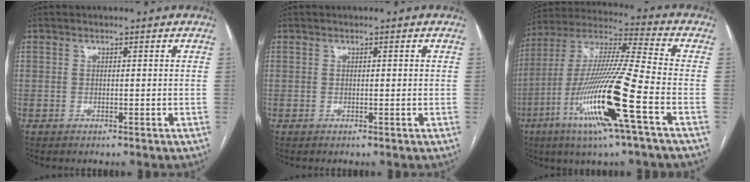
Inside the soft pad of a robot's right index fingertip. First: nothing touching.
{"total": 0.0}
{"total": 19.8, "force": [-7.5, 0.1, 18.4], "torque": [-0.391, -0.027, -0.148]}